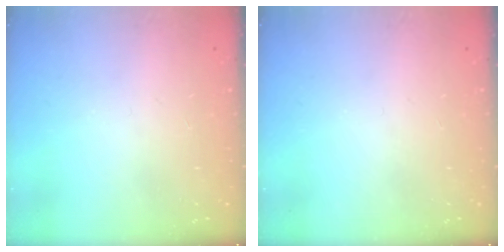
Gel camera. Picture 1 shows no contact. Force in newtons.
{"total": 0.0}